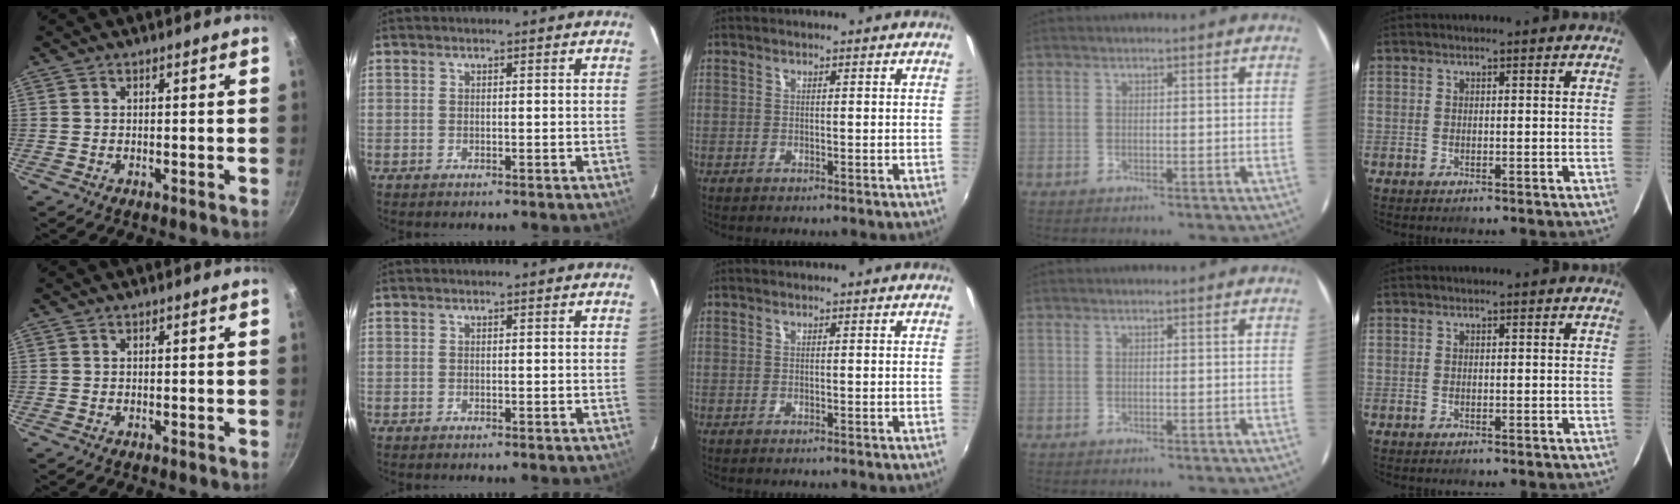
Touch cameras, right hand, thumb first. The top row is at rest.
{}